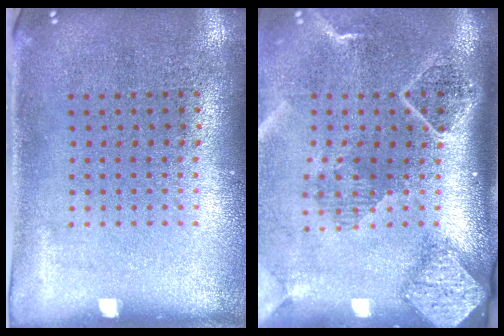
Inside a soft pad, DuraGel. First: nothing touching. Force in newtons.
{"total": 2.7, "press": 2.0, "slide": 1.9}